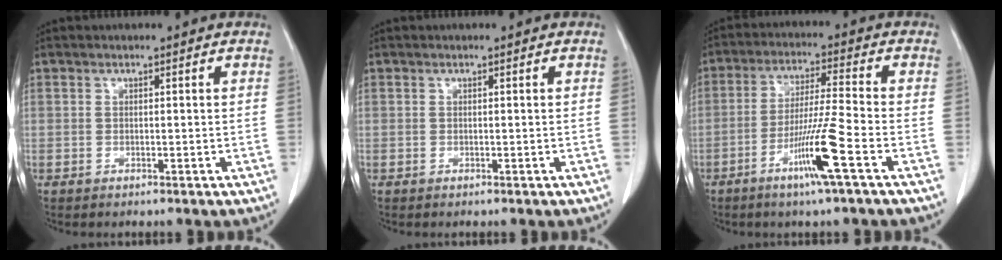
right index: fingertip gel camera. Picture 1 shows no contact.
{"total": 0.0}
{"total": 9.6, "force": [-4.5, -1.4, 8.4], "torque": [-0.157, -0.016, -0.089]}